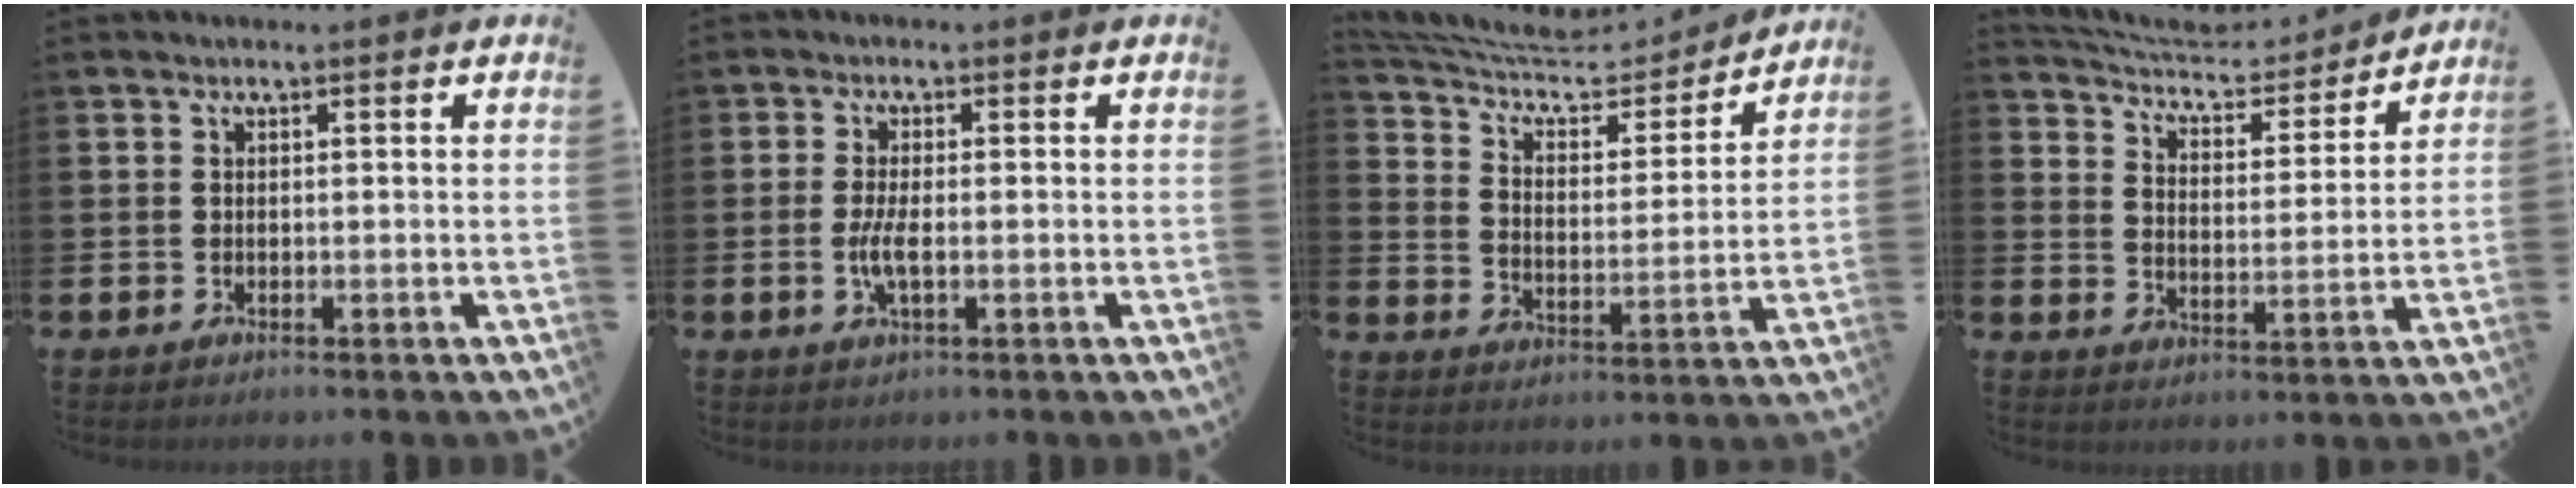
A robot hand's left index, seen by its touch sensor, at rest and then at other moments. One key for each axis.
{"total": 3.1, "fx": -0.6, "fy": 0.9, "fz": 2.9, "tx": -0.053, "ty": -0.004, "tz": -0.015}
{"total": 8.0, "fx": 7.2, "fy": 2.4, "fz": 2.6, "tx": -0.087, "ty": -0.051, "tz": 0.124}
{"total": 6.1, "fx": 5.7, "fy": 1.6, "fz": 1.1, "tx": -0.047, "ty": -0.050, "tz": 0.094}